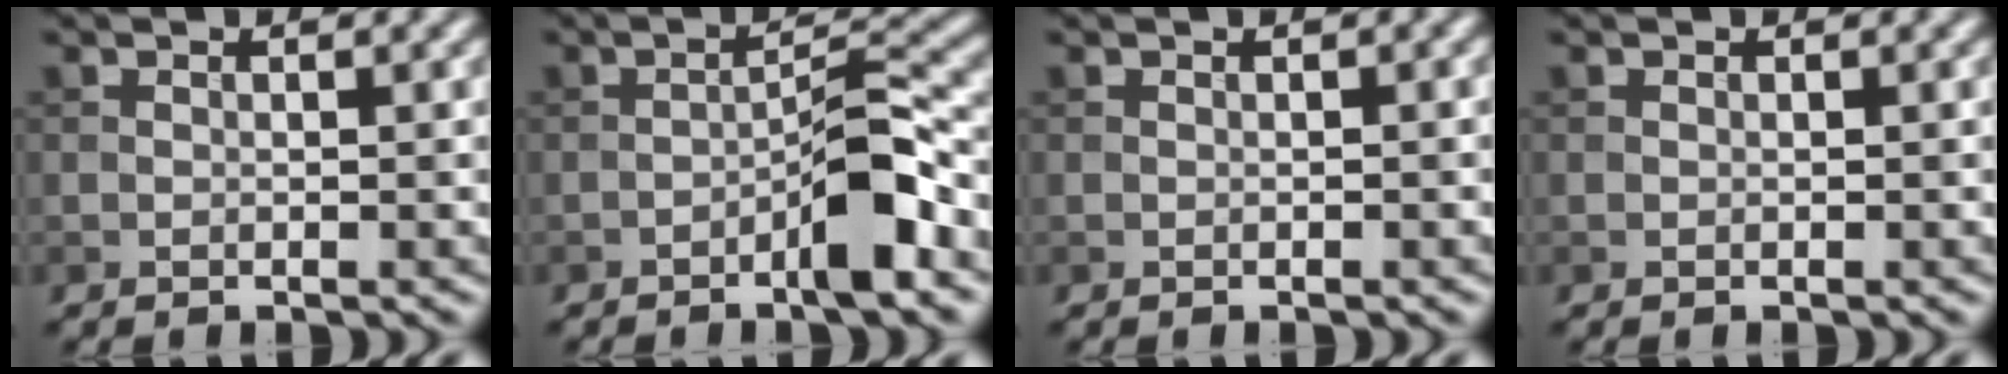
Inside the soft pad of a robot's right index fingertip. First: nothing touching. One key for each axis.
{"total": 4.7, "fx": -2.5, "fy": 0.9, "fz": 3.8, "tx": -0.057, "ty": 0.017, "tz": -0.045}
{"total": 0.8, "fx": -0.1, "fy": 0.1, "fz": 0.8, "tx": -0.012, "ty": 0.004, "tz": 0.000}
{"total": 0.0}